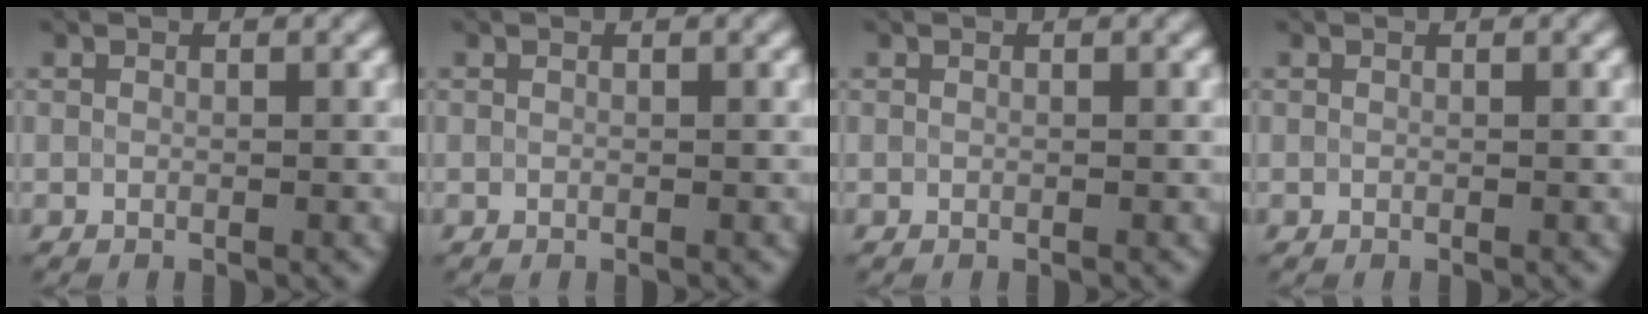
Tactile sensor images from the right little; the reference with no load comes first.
{"total": 0.0}
{"total": 0.0}
{"total": 0.0}